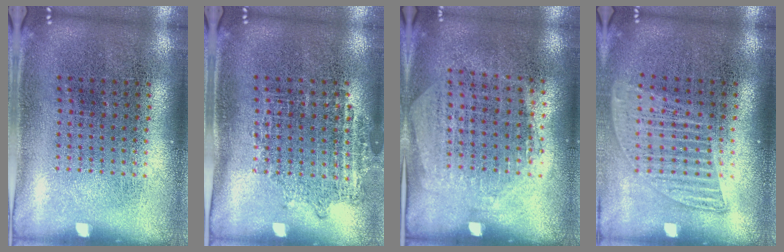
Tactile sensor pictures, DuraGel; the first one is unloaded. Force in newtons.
{"total": 0.9, "press": 0.9, "slide": 0.2}
{"total": 1.3, "press": 1.1, "slide": 0.7}
{"total": 1.2, "press": 1.1, "slide": 0.5}